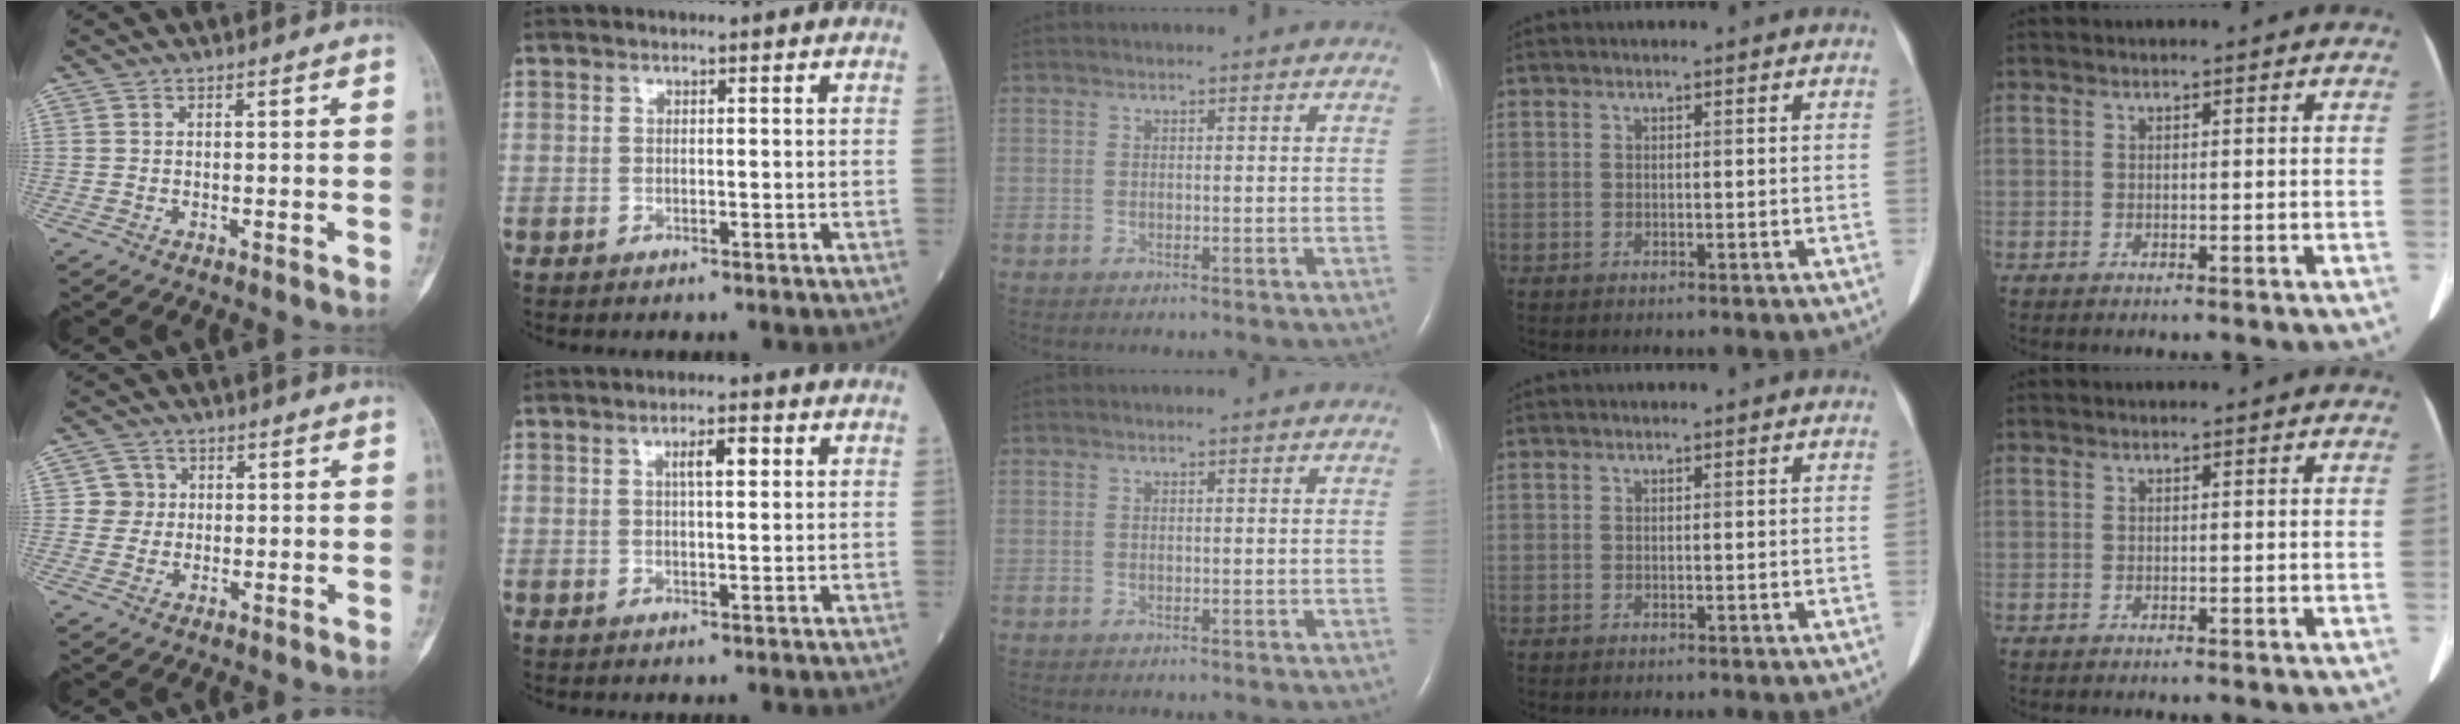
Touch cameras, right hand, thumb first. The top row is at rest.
{"thumb": {"total": 3.4, "force": [0.5, 3.4, 0.1], "torque": [0.026, 0.006, 0.001]}, "index": {"total": 3.3, "force": [1.1, 0.7, 3.0], "torque": [-0.052, 0.005, 0.018]}}